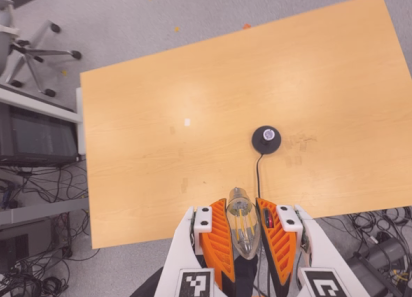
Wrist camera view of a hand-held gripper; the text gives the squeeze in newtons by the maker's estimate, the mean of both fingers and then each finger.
{"total": 18.7, "left": 19.9, "right": 17.6}